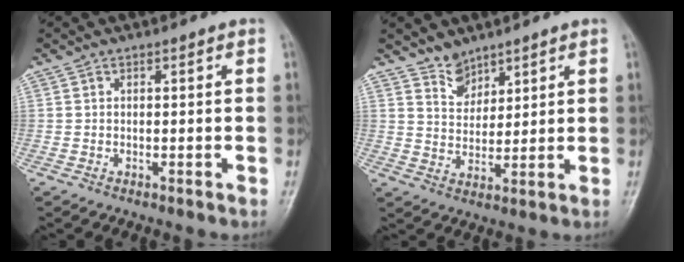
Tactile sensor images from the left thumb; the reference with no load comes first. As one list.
[{"total": 4.6, "force": [3.9, 2.3, 0.8], "torque": [0.012, -0.038, 0.075]}]